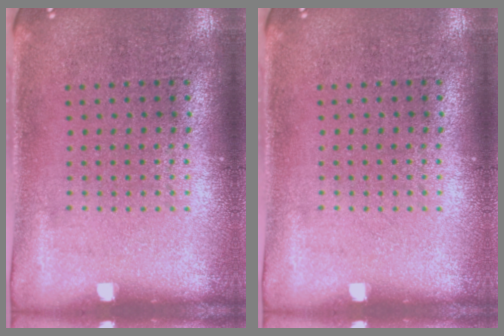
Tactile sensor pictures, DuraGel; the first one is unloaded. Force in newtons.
{"total": 0.0}